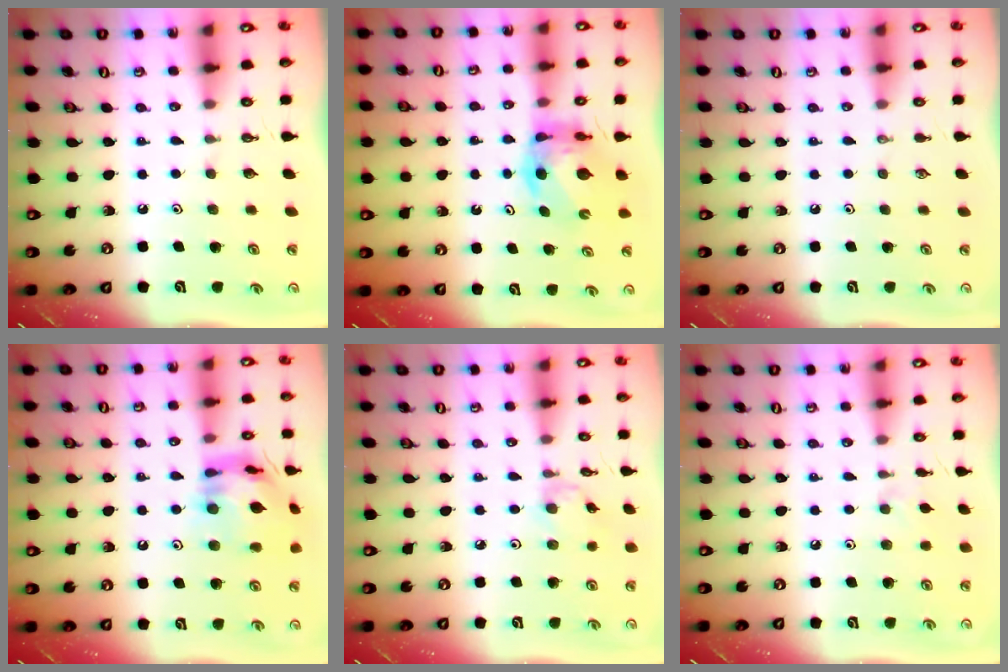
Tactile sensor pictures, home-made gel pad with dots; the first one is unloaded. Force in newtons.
{"total": 6.4, "press": 6.4, "slide": 0.6}
{"total": 0.0}
{"total": 15.8, "press": 15.7, "slide": 1.5}
{"total": 1.3, "press": 1.2, "slide": 0.3}
{"total": 1.9, "press": 1.9, "slide": 0.4}